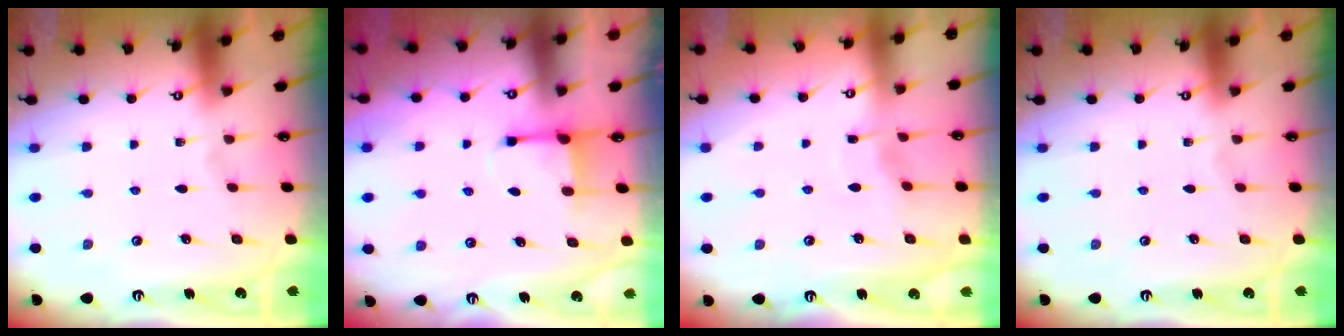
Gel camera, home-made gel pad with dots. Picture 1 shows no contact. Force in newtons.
{"total": 3.1, "press": 2.9, "slide": 0.9}
{"total": 3.2, "press": 3.2, "slide": 0.3}
{"total": 0.0}